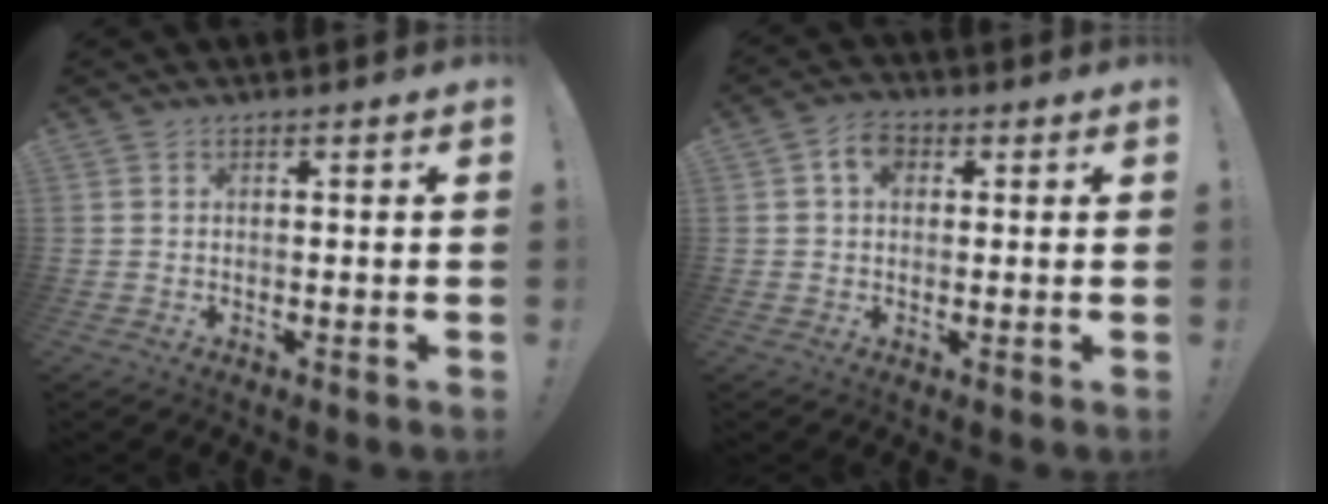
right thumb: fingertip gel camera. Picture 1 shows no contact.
{"total": 5.7, "force": [1.6, 4.0, 3.7], "torque": [-0.063, 0.008, 0.029]}